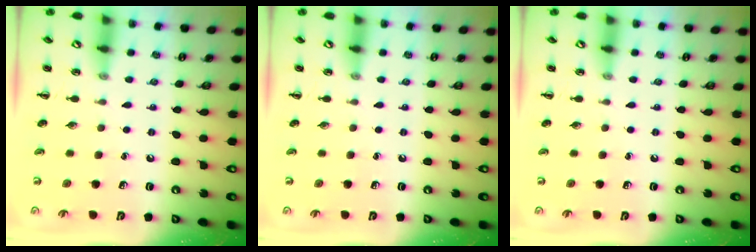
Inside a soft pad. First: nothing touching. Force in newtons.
{"total": 0.0}
{"total": 0.0}